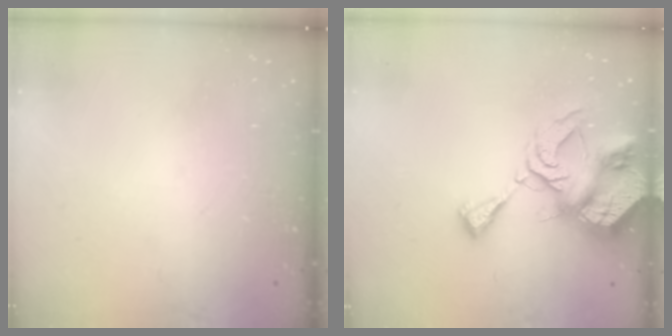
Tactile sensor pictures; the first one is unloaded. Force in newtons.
{"total": 9.8, "press": 9.8, "slide": 1.1}